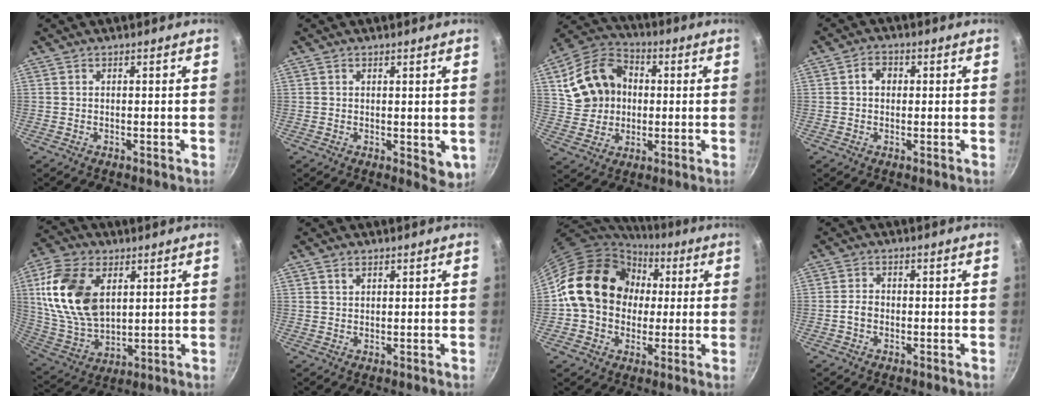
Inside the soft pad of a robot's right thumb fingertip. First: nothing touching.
{"total": 3.9, "force": [0.7, 2.4, 3.0], "torque": [-0.038, -0.006, 0.013]}
{"total": 15.0, "force": [2.4, 12.3, 8.3], "torque": [-0.129, 0.023, 0.040]}
{"total": 3.2, "force": [0.4, 2.6, 1.9], "torque": [-0.015, 0.007, 0.003]}
{"total": 18.8, "force": [5.0, 11.9, 13.6], "torque": [-0.246, -0.013, 0.107]}
{"total": 1.7, "force": [1.0, 1.1, 0.9], "torque": [-0.011, 0.000, 0.018]}
{"total": 19.8, "force": [2.4, 16.4, 10.8], "torque": [-0.158, 0.036, 0.036]}
{"total": 2.5, "force": [-0.7, 1.9, 1.4], "torque": [-0.021, 0.014, -0.014]}